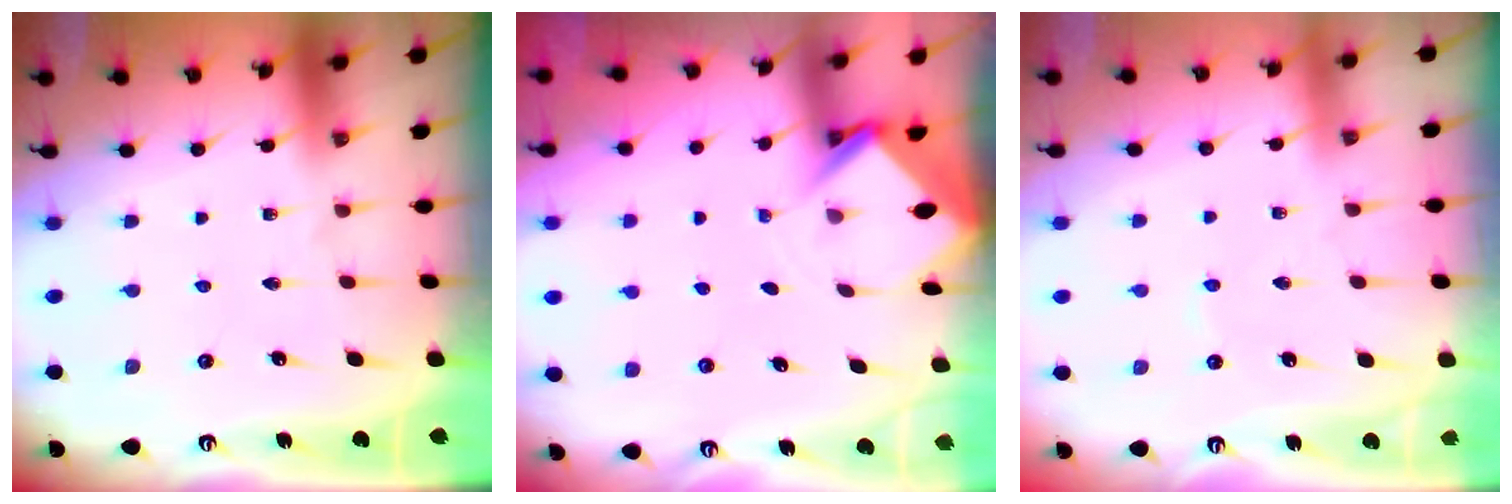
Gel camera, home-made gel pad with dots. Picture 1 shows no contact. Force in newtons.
{"total": 2.9, "press": 2.9, "slide": 0.2}
{"total": 1.6, "press": 1.6, "slide": 0.3}